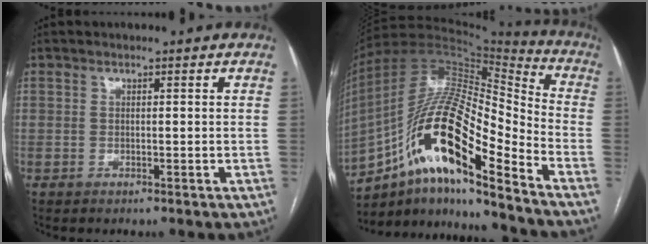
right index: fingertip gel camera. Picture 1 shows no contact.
{"total": 21.0, "force": [-10.9, 4.2, 17.5], "torque": [-0.340, 0.011, -0.191]}